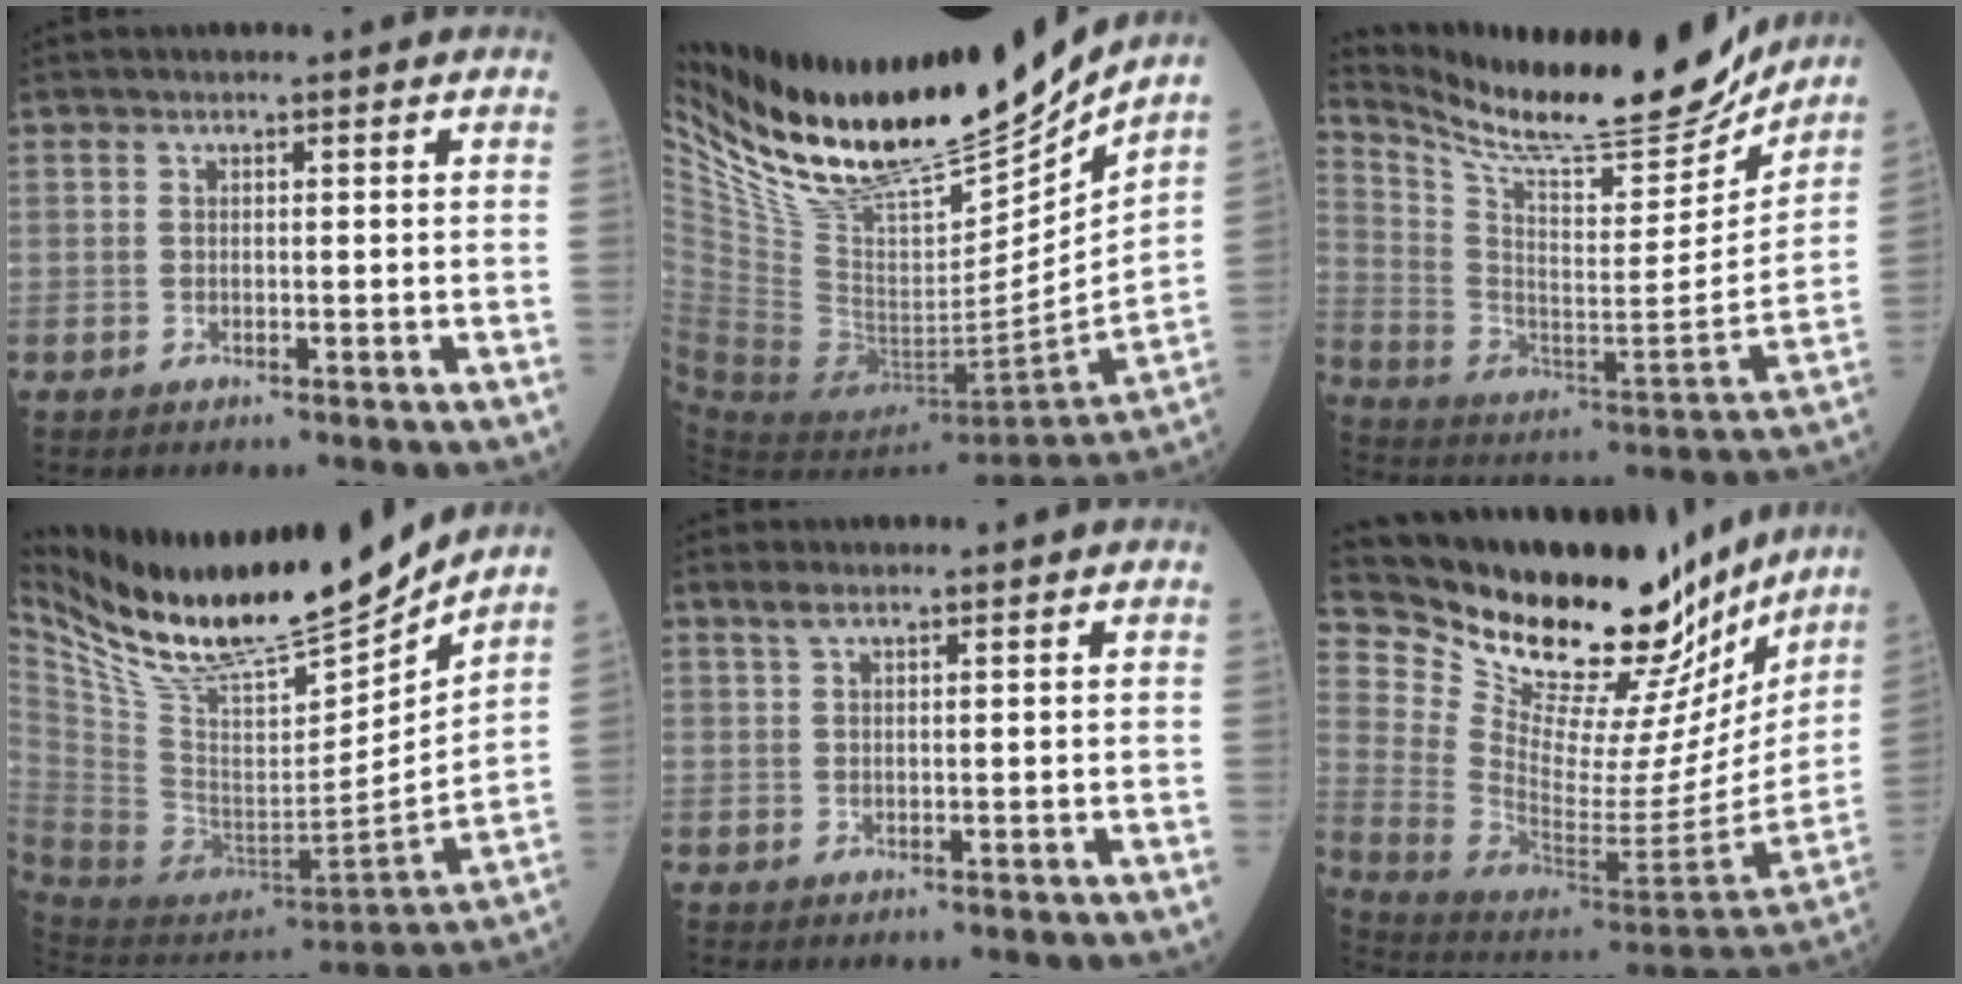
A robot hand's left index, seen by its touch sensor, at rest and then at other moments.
{"total": 26.5, "force": [23.1, 5.3, 11.9], "torque": [-0.209, -0.045, 0.388]}
{"total": 22.8, "force": [20.6, 3.3, 9.3], "torque": [-0.177, -0.055, 0.318]}
{"total": 23.7, "force": [20.2, 2.9, 12.1], "torque": [-0.221, -0.029, 0.353]}
{"total": 1.3, "force": [1.0, 0.2, 0.8], "torque": [-0.023, 0.010, 0.024]}
{"total": 30.1, "force": [25.8, 8.6, 13.0], "torque": [-0.214, -0.055, 0.377]}